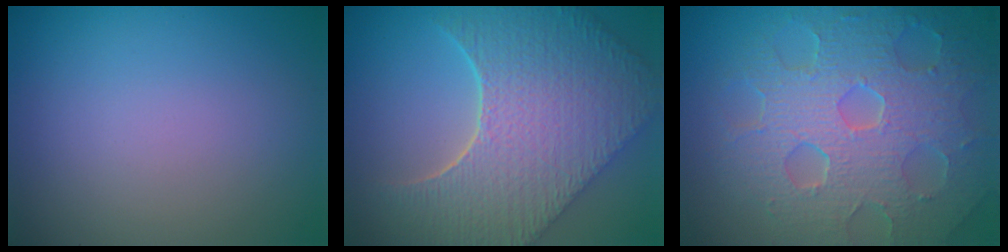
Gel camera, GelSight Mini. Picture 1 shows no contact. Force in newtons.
{"total": 9.6, "press": 7.0, "slide": 6.7}
{"total": 8.6, "press": 6.1, "slide": 6.1}